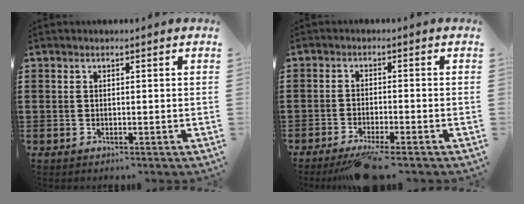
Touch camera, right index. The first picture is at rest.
{"total": 3.6, "force": [-3.0, -0.4, 1.9], "torque": [-0.031, -0.009, -0.055]}